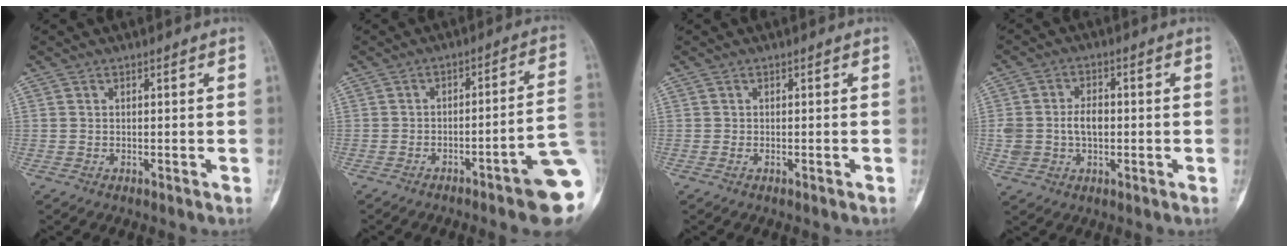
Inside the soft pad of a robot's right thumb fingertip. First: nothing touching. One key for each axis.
{"total": 11.7, "fx": -4.6, "fy": 1.0, "fz": 10.7, "tx": -0.115, "ty": 0.033, "tz": -0.063}
{"total": 0.0}
{"total": 7.0, "fx": -0.2, "fy": 4.7, "fz": 5.1, "tx": -0.092, "ty": 0.014, "tz": 0.001}